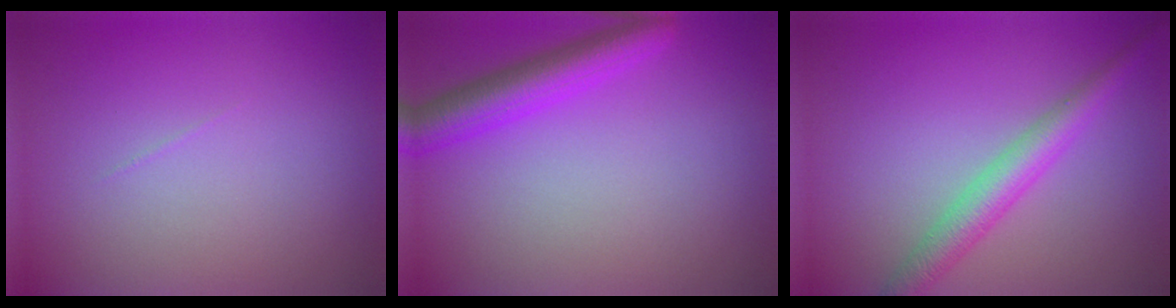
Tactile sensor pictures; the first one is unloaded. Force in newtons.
{"total": 4.3, "press": 4.3, "slide": 0.1}
{"total": 3.6, "press": 3.6, "slide": 0.1}